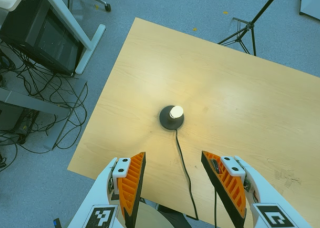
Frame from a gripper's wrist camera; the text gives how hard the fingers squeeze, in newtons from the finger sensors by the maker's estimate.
{"total": 0.0}